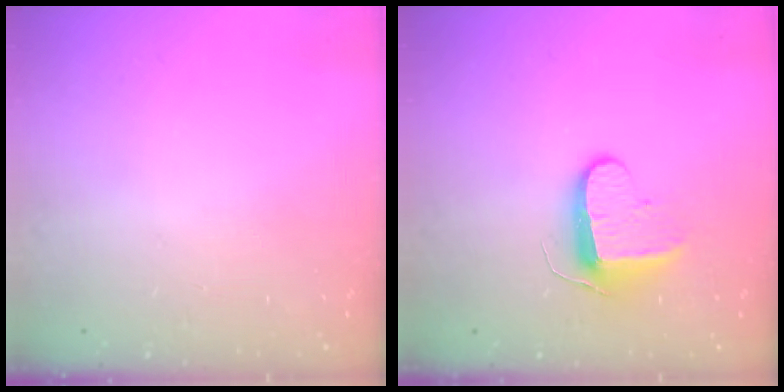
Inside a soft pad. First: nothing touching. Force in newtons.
{"total": 9.2, "press": 9.2, "slide": 0.7}